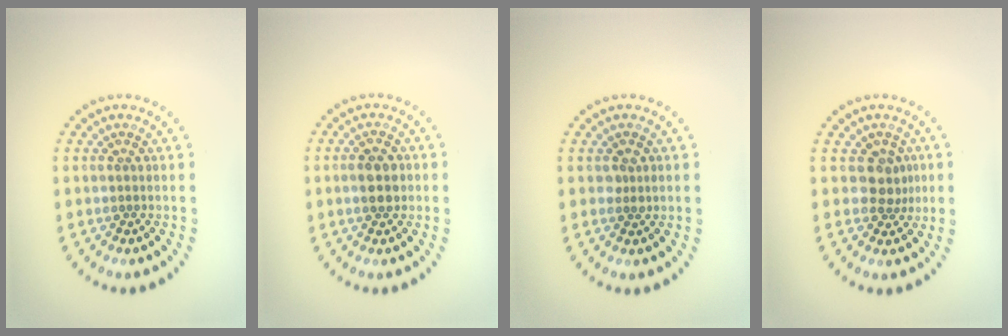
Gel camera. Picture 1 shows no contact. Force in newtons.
{"total": 2.7, "press": 2.7, "slide": 0.1}
{"total": 0.8, "press": 0.7, "slide": 0.1}
{"total": 2.3, "press": 1.9, "slide": 1.2}